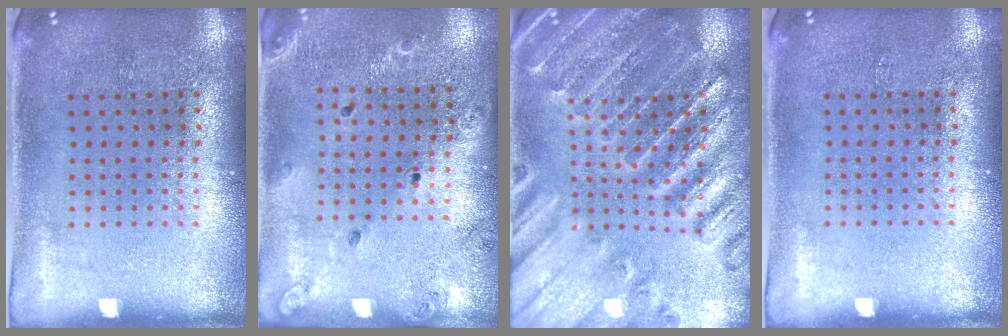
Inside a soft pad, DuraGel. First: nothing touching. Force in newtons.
{"total": 1.4, "press": 1.4, "slide": 0.2}
{"total": 2.8, "press": 2.7, "slide": 0.3}
{"total": 0.0}